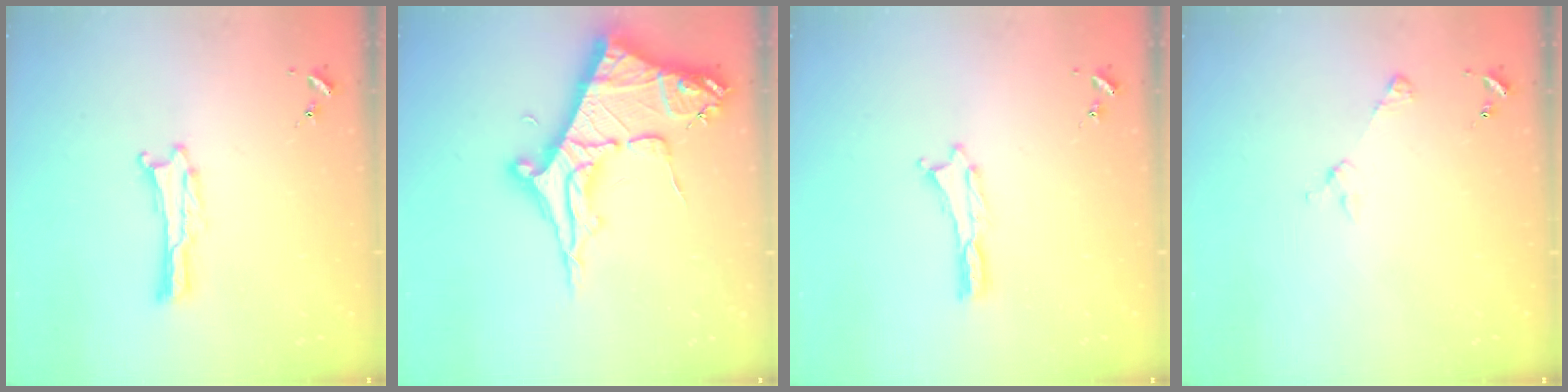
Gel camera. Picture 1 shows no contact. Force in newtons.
{"total": 10.6, "press": 10.6, "slide": 1.2}
{"total": 0.0}
{"total": 2.9, "press": 2.9, "slide": 0.3}